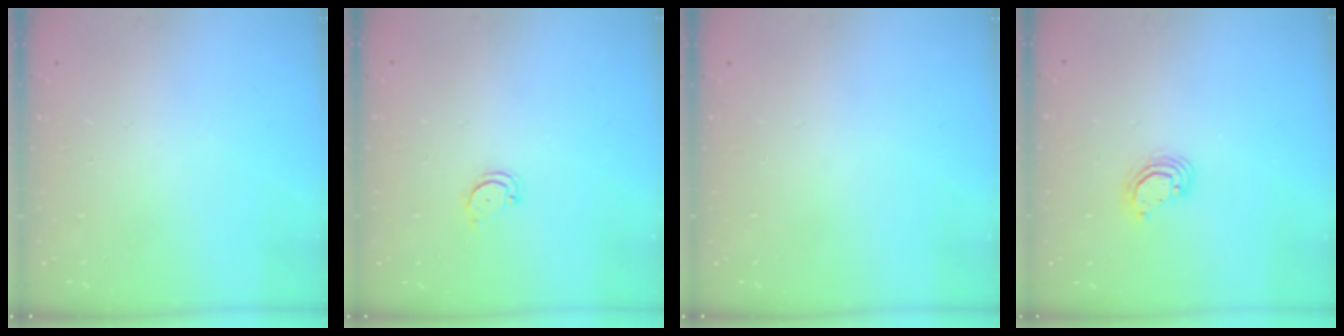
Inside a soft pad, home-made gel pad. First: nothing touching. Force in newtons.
{"total": 3.0, "press": 3.0, "slide": 0.2}
{"total": 0.0}
{"total": 4.1, "press": 4.1, "slide": 0.3}